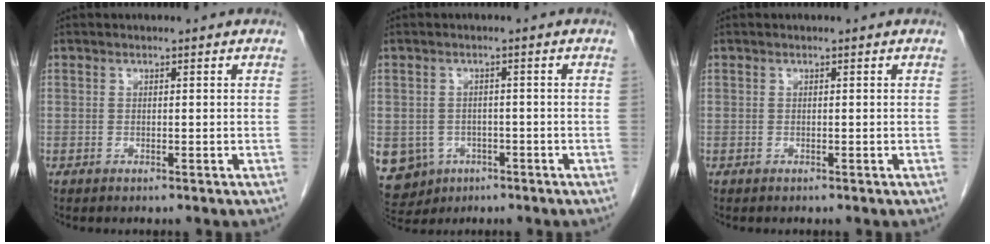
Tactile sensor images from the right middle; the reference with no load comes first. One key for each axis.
{"total": 10.0, "fx": -3.7, "fy": 8.9, "fz": 2.7, "tx": -0.088, "ty": 0.003, "tz": -0.043}
{"total": 0.0}